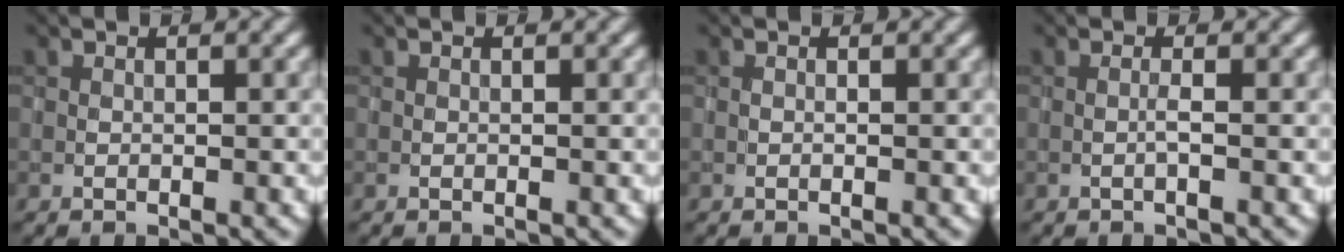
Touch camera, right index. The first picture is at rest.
{"total": 0.0}
{"total": 0.0}
{"total": 0.7, "force": [-0.2, -0.1, 0.7], "torque": [-0.014, 0.002, -0.006]}